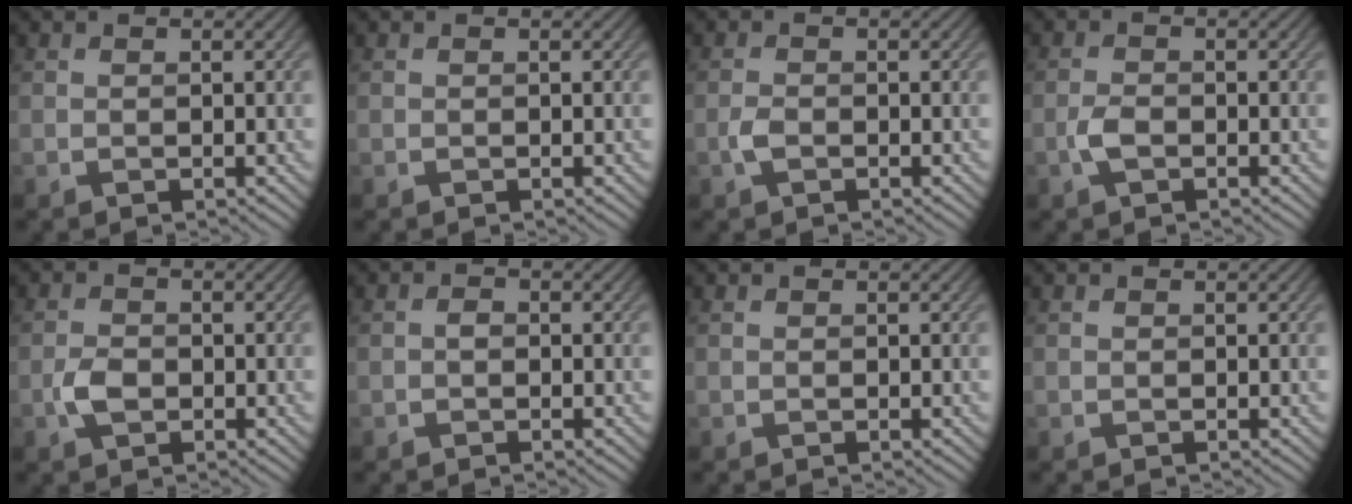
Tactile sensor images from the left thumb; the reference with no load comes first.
{"total": 0.0}
{"total": 1.6, "force": [-0.8, 0.8, 1.2], "torque": [-0.026, 0.000, -0.018]}
{"total": 2.2, "force": [-1.0, 1.1, 1.7], "torque": [-0.036, 0.000, -0.024]}
{"total": 2.8, "force": [-1.0, 1.9, 1.9], "torque": [-0.040, 0.000, -0.023]}
{"total": 1.0, "force": [-0.4, 0.7, 0.6], "torque": [-0.011, 0.001, -0.009]}
{"total": 0.0}
{"total": 0.0}